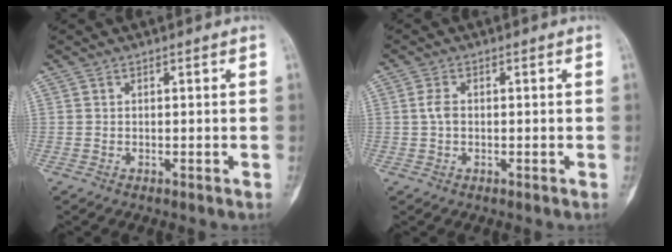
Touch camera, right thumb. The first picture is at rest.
{"total": 2.2, "force": [0.0, 1.3, 1.7], "torque": [-0.035, 0.004, -0.003]}